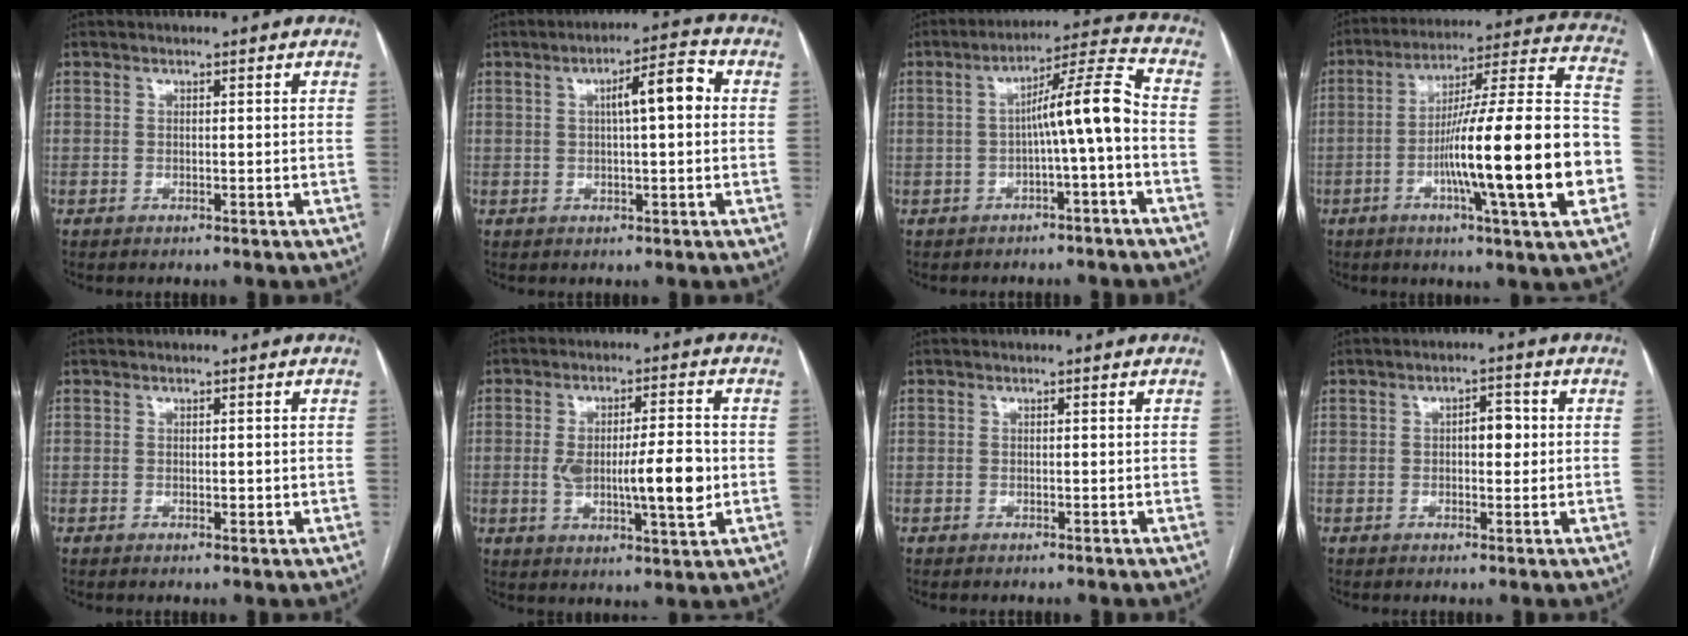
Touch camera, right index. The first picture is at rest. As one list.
[{"total": 7.0, "force": [1.2, 1.3, 6.8], "torque": [-0.105, 0.022, 0.017]}, {"total": 8.8, "force": [-1.3, -0.3, 8.7], "torque": [-0.134, 0.027, -0.020]}, {"total": 23.8, "force": [-5.9, 0.7, 23.1], "torque": [-0.310, 0.004, -0.098]}, {"total": 1.1, "force": [-0.1, 0.6, 1.0], "torque": [-0.013, -0.002, 0.002]}, {"total": 11.0, "force": [-0.9, 2.6, 10.7], "torque": [-0.178, 0.003, -0.008]}, {"total": 0.0}, {"total": 3.5, "force": [0.3, 1.6, 3.1], "torque": [-0.046, 0.011, 0.006]}]